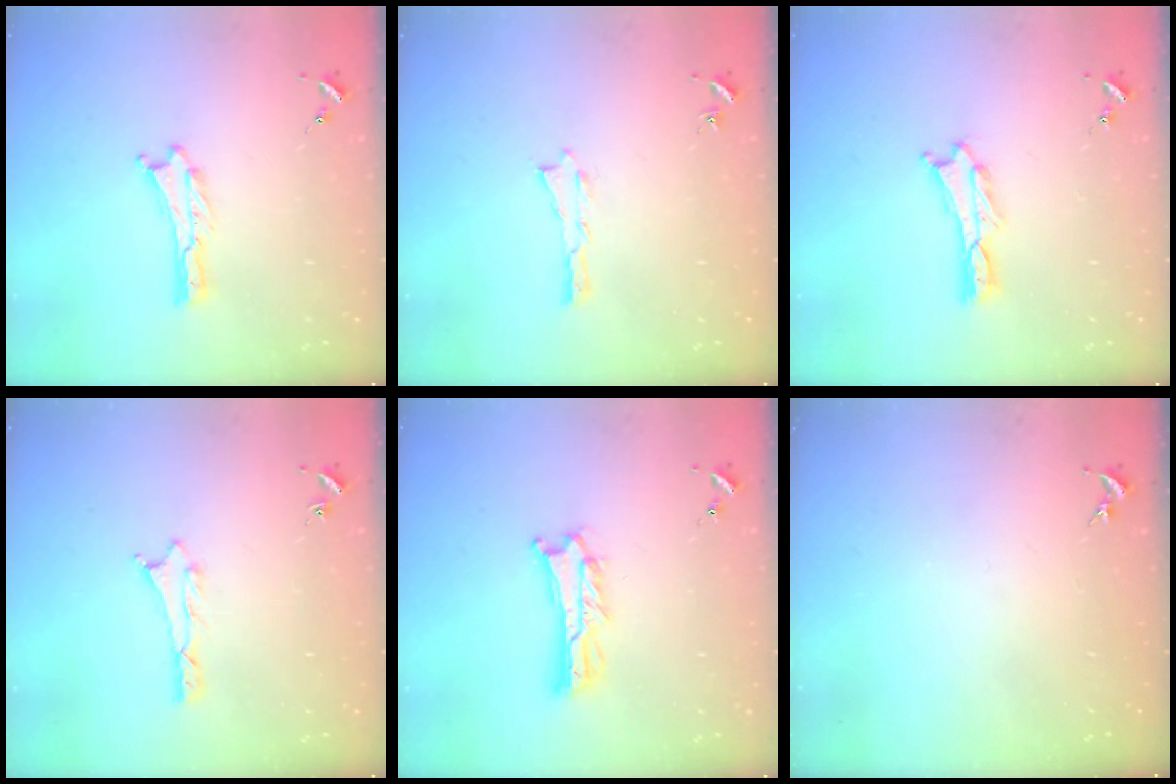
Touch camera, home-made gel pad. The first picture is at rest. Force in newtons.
{"total": 0.0}
{"total": 0.8, "press": 0.7, "slide": 0.2}
{"total": 0.8, "press": 0.8, "slide": 0.2}
{"total": 3.1, "press": 3.1, "slide": 0.4}
{"total": 0.0}